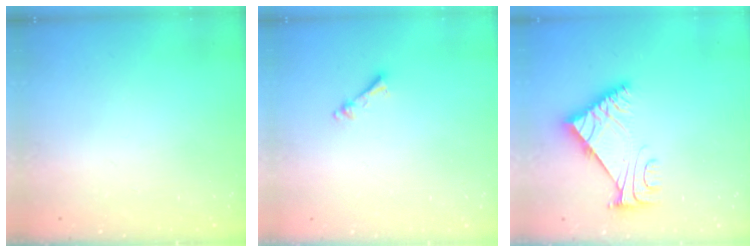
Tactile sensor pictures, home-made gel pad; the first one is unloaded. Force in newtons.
{"total": 2.4, "press": 2.3, "slide": 0.4}
{"total": 6.7, "press": 6.7, "slide": 0.8}